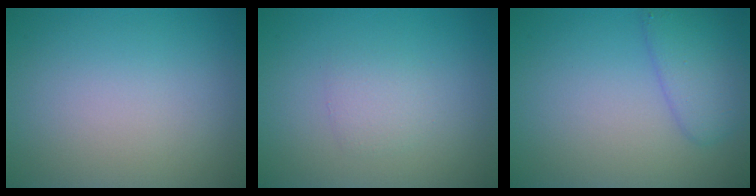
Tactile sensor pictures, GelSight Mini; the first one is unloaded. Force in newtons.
{"total": 1.4, "press": 1.4, "slide": 0.1}
{"total": 3.2, "press": 3.2, "slide": 0.1}